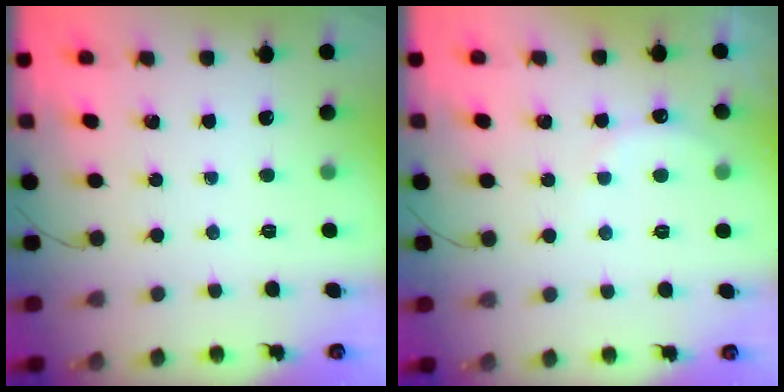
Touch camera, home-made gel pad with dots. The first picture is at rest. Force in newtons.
{"total": 5.4, "press": 5.4, "slide": 0.9}